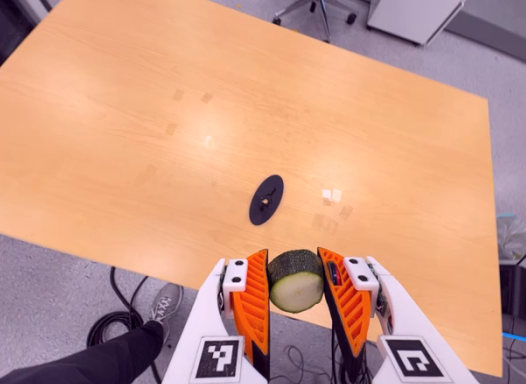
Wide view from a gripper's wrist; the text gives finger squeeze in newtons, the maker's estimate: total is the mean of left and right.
{"total": 10.8, "left": 10.0, "right": 11.6}